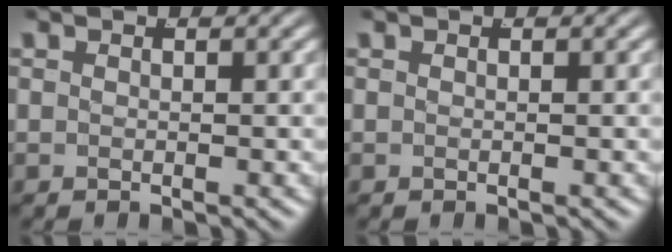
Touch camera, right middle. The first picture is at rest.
{"total": 0.0}